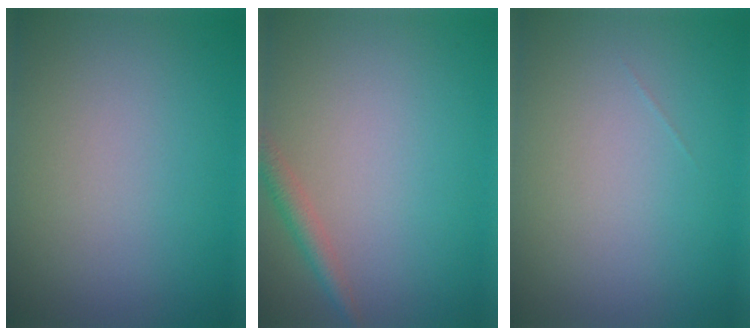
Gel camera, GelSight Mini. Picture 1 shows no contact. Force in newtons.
{"total": 1.8, "press": 1.8, "slide": 0.1}
{"total": 0.0}